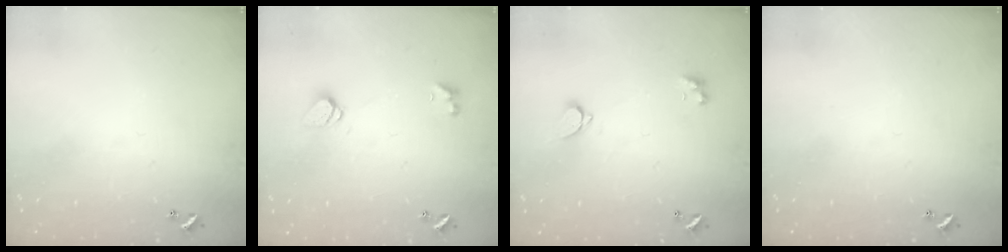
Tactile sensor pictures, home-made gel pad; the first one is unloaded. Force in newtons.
{"total": 1.6, "press": 1.6, "slide": 0.5}
{"total": 2.2, "press": 2.0, "slide": 0.9}
{"total": 0.0}